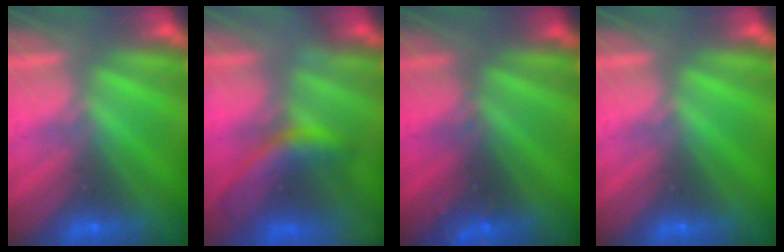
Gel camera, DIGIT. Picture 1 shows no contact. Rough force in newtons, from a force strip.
{"total": 7.7}
{"total": 2.4}
{"total": 0.0}